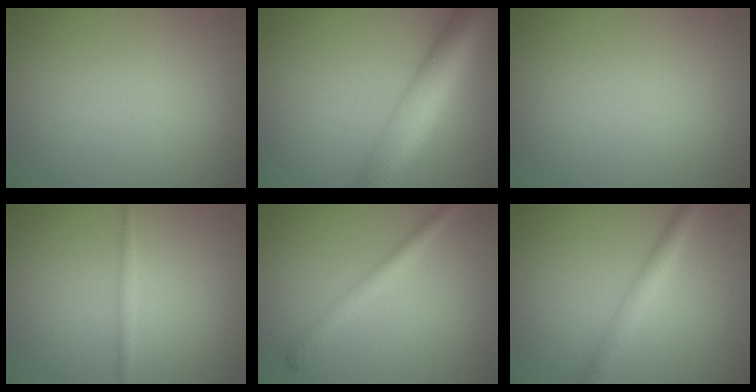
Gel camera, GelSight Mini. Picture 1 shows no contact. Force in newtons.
{"total": 10.2, "press": 10.2, "slide": 0.2}
{"total": 0.0}
{"total": 1.2, "press": 1.2, "slide": 0.0}
{"total": 2.6, "press": 2.6, "slide": 0.1}
{"total": 3.6, "press": 3.6, "slide": 0.1}